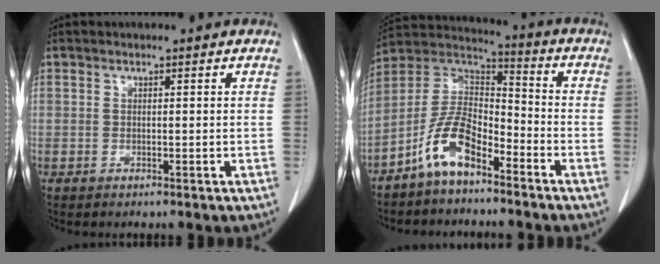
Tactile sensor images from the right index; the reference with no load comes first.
{"total": 10.1, "force": [-6.3, 3.8, 6.9], "torque": [-0.150, 0.020, -0.124]}